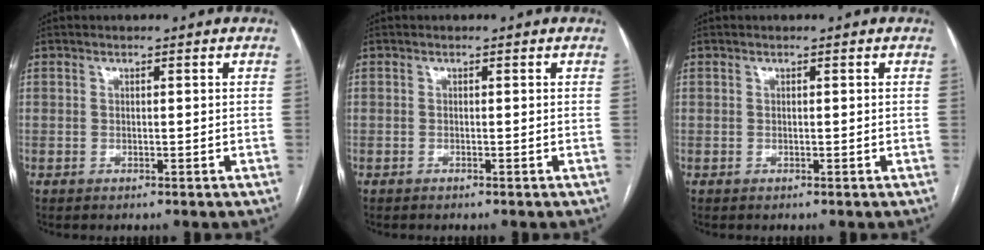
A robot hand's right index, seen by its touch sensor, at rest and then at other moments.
{"total": 0.0}
{"total": 0.0}